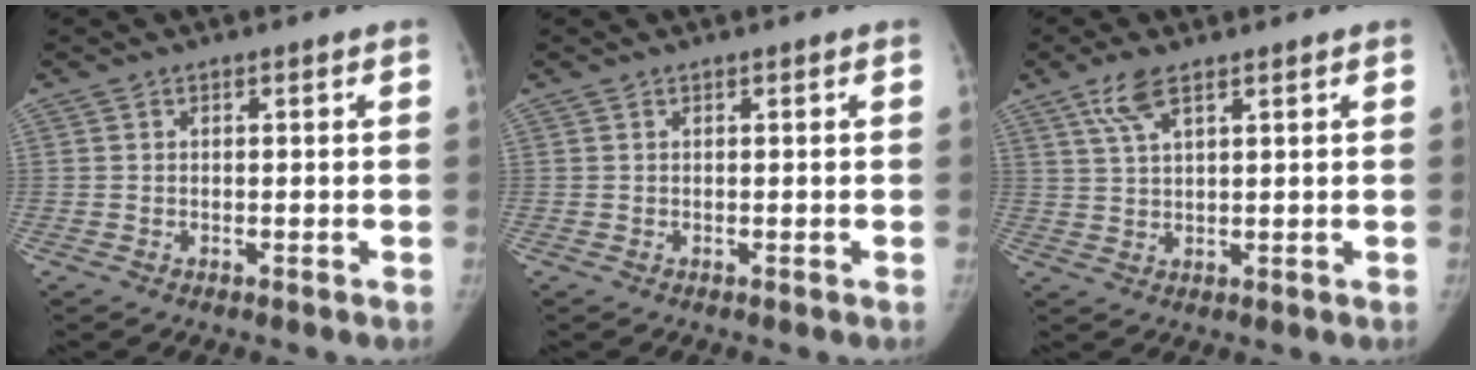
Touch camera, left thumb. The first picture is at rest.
{"total": 0.0}
{"total": 5.0, "force": [3.1, 1.7, 3.5], "torque": [-0.073, -0.003, 0.066]}